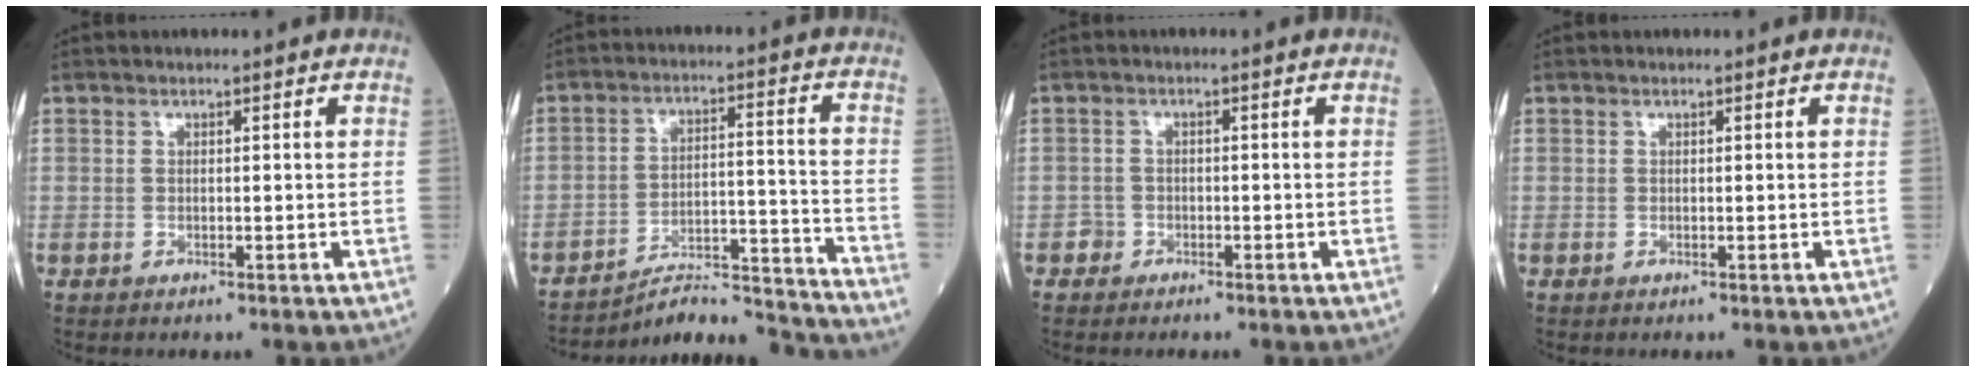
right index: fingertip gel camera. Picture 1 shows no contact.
{"total": 15.3, "force": [-15.1, -1.6, 2.3], "torque": [-0.025, 0.021, -0.227]}
{"total": 1.4, "force": [-1.0, 0.9, -0.1], "torque": [0.002, 0.006, -0.024]}
{"total": 0.0}